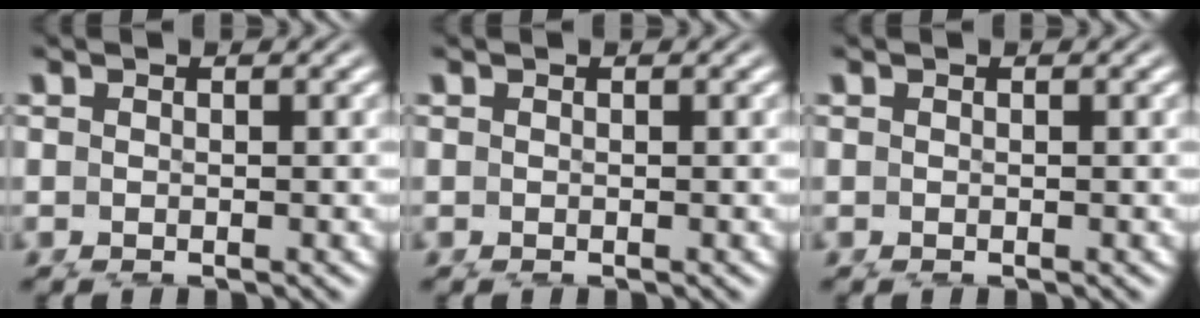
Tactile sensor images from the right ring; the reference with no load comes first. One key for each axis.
{"total": 0.0}
{"total": 0.0}